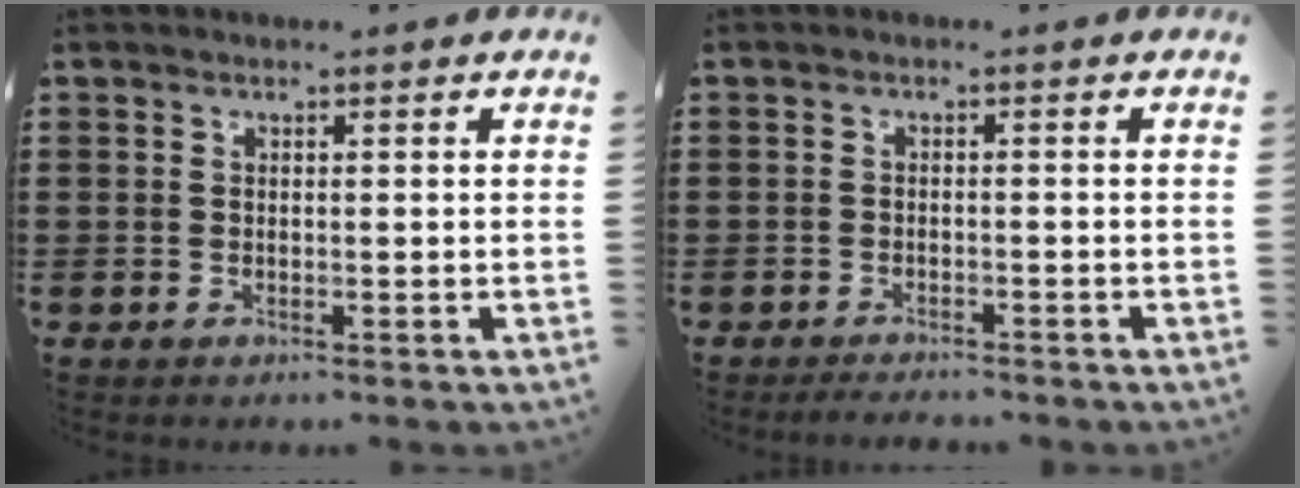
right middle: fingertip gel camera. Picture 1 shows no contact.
{"total": 1.7, "force": [-1.7, 0.1, 0.1], "torque": [-0.008, -0.003, -0.034]}